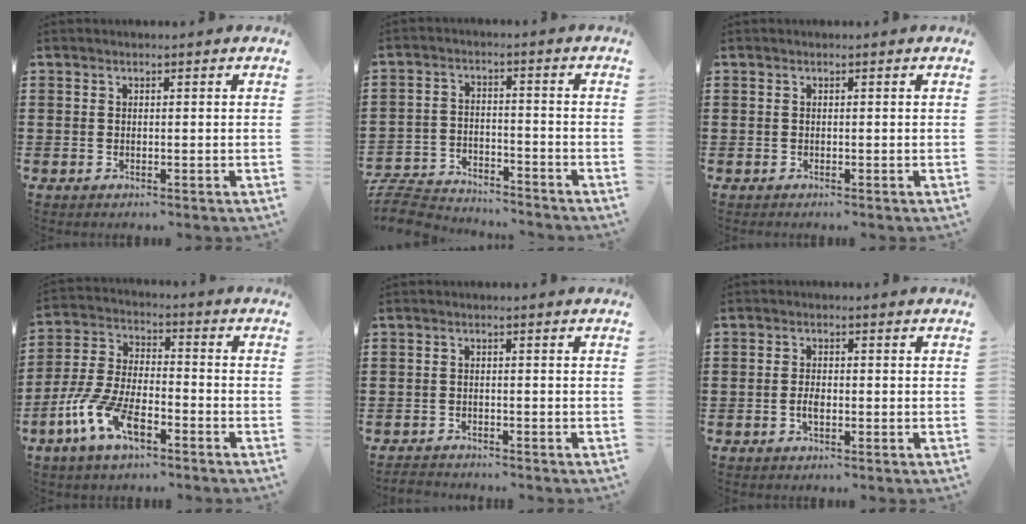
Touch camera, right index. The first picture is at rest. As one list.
[{"total": 6.4, "force": [-6.3, 0.8, 0.9], "torque": [-0.037, 0.002, -0.129]}, {"total": 0.0}, {"total": 9.6, "force": [-5.3, 3.8, 7.0], "torque": [-0.177, -0.006, -0.107]}, {"total": 1.5, "force": [-1.5, 0.1, -0.2], "torque": [-0.002, 0.002, -0.034]}, {"total": 2.2, "force": [-0.7, 1.0, 1.9], "torque": [-0.042, 0.001, -0.014]}]